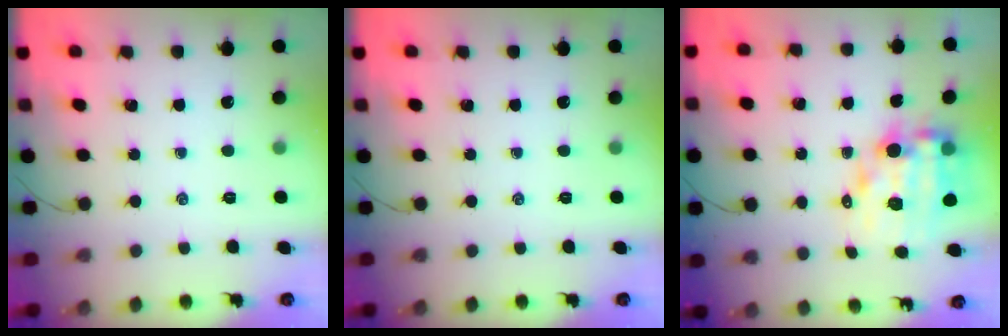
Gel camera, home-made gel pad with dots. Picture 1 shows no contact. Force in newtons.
{"total": 0.0}
{"total": 11.7, "press": 11.2, "slide": 3.2}